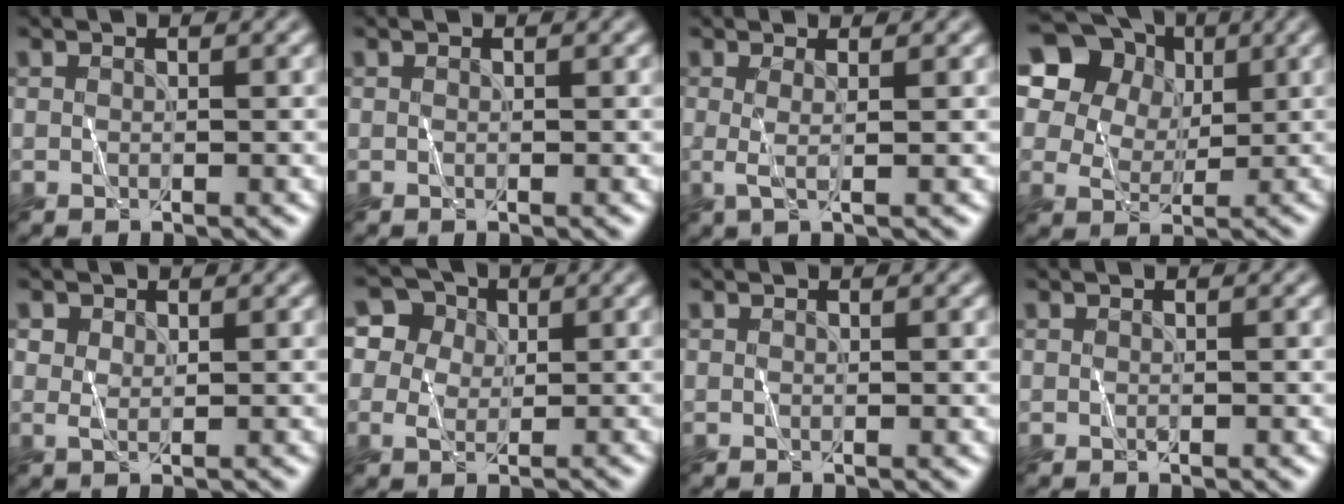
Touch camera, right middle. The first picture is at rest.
{"total": 0.0}
{"total": 1.8, "force": [0.2, 0.5, 1.7], "torque": [-0.030, -0.001, 0.000]}
{"total": 17.8, "force": [8.2, 14.2, 7.0], "torque": [-0.197, 0.049, 0.144]}
{"total": 1.2, "force": [0.5, 0.8, 0.7], "torque": [-0.012, 0.003, 0.010]}
{"total": 5.3, "force": [1.9, 4.5, 2.2], "torque": [-0.019, 0.022, 0.013]}
{"total": 0.0}
{"total": 0.0}